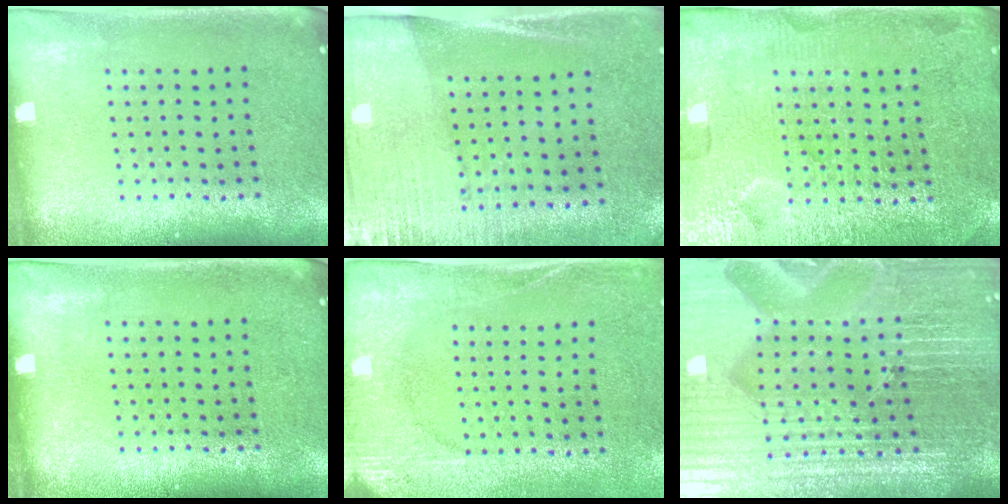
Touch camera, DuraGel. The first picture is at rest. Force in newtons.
{"total": 2.7, "press": 2.4, "slide": 1.3}
{"total": 4.0, "press": 3.9, "slide": 1.0}
{"total": 0.0}
{"total": 2.7, "press": 2.3, "slide": 1.3}
{"total": 7.2, "press": 6.2, "slide": 3.5}